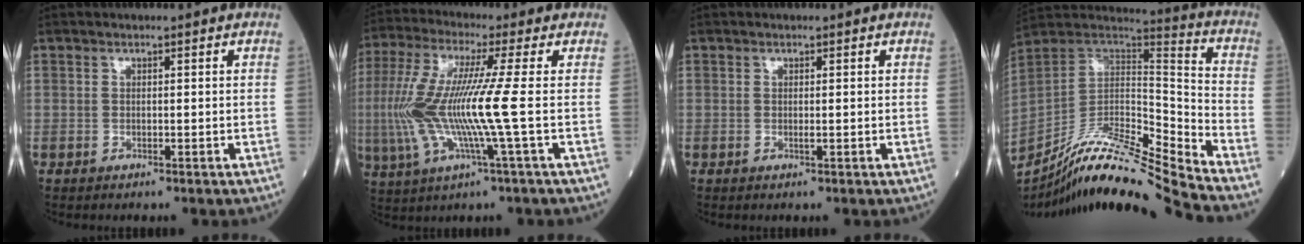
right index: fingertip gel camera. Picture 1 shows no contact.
{"total": 13.3, "force": [-1.1, -0.4, 13.2], "torque": [-0.289, -0.005, -0.031]}
{"total": 0.0}
{"total": 20.4, "force": [-18.5, -1.4, 8.5], "torque": [-0.164, 0.005, -0.326]}